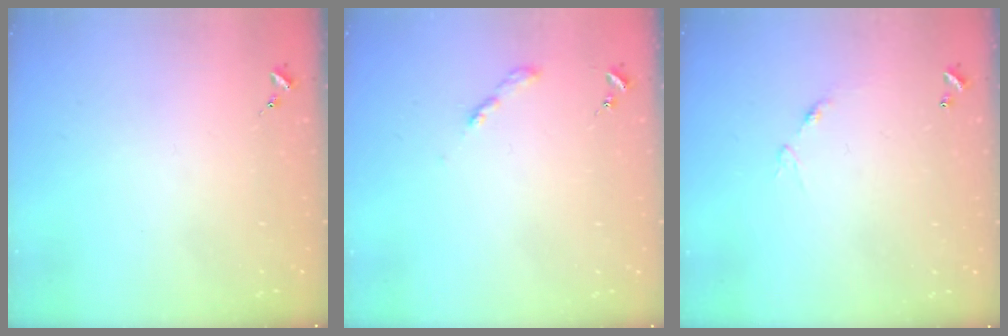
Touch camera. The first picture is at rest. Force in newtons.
{"total": 2.6, "press": 2.6, "slide": 0.3}
{"total": 6.1, "press": 6.1, "slide": 0.6}